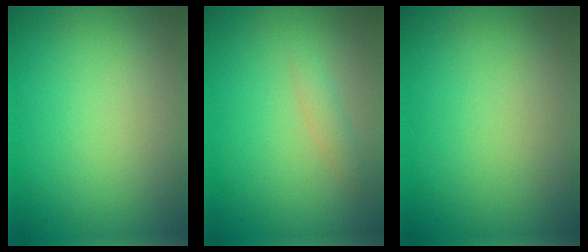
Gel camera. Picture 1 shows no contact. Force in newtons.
{"total": 1.1, "press": 1.1, "slide": 0.0}
{"total": 0.0}